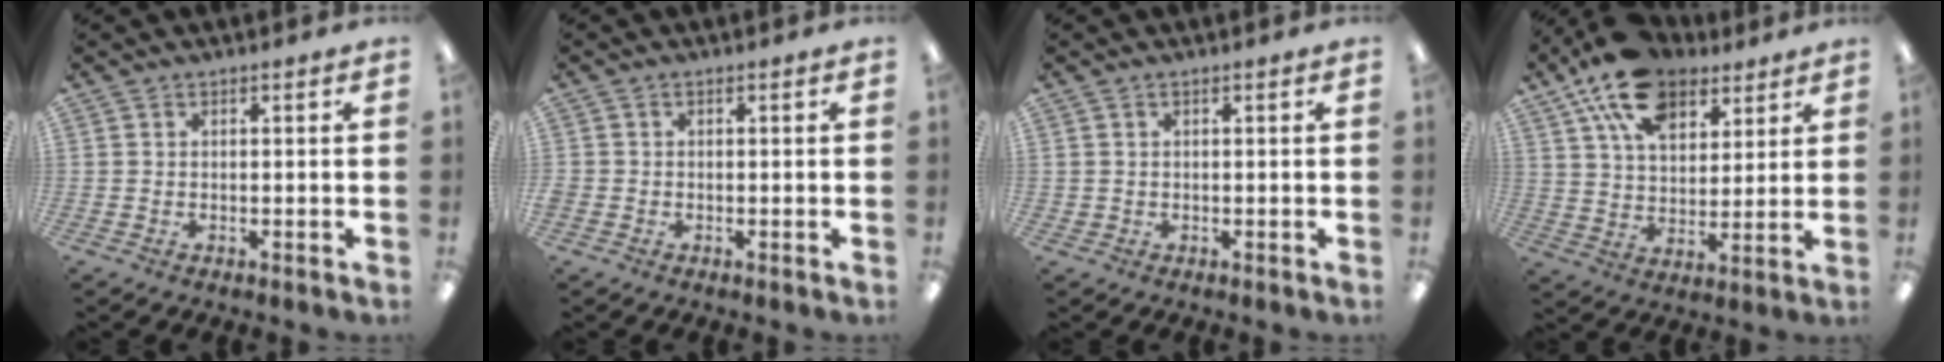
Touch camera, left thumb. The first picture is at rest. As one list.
[{"total": 1.0, "force": [-0.5, 0.8, 0.2], "torque": [-0.002, 0.004, -0.011]}, {"total": 0.8, "force": [0.3, 0.8, 0.1], "torque": [-0.004, 0.006, 0.003]}, {"total": 16.3, "force": [10.5, 9.3, 8.4], "torque": [-0.152, -0.038, 0.193]}]